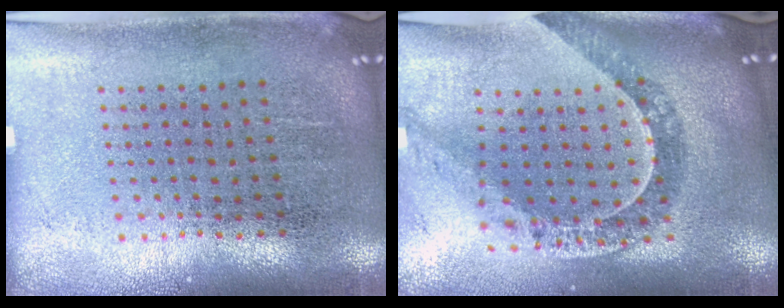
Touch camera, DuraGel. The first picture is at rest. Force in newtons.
{"total": 1.2, "press": 1.2, "slide": 0.4}